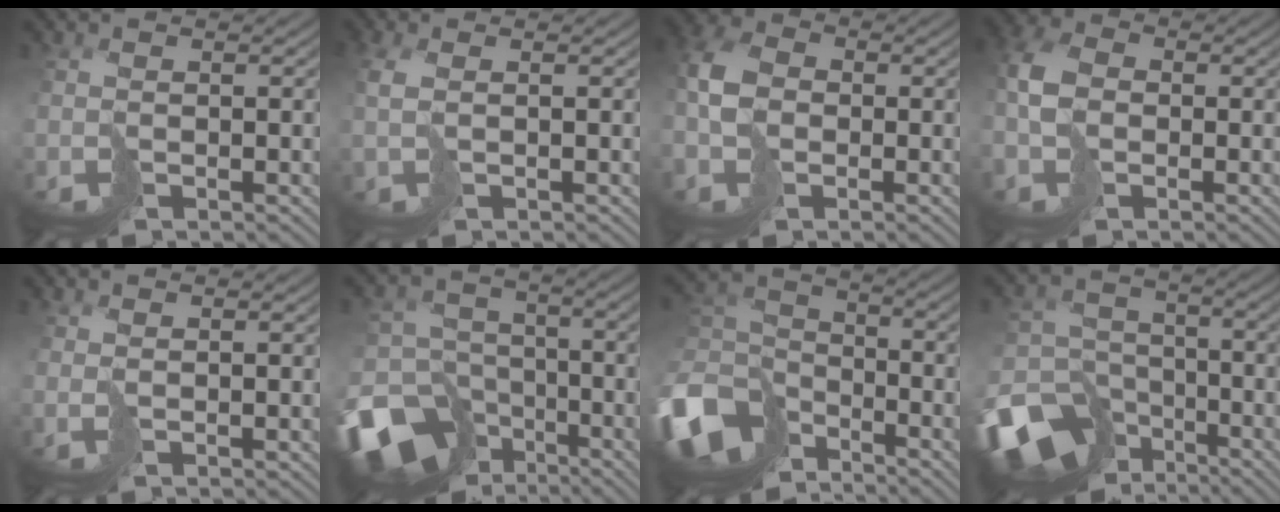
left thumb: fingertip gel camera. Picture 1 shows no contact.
{"total": 1.8, "force": [0.6, 0.5, 1.6], "torque": [-0.040, 0.002, 0.012]}
{"total": 6.1, "force": [-0.9, 4.6, 4.0], "torque": [-0.109, -0.001, -0.024]}
{"total": 5.5, "force": [-0.7, 4.0, 3.7], "torque": [-0.100, 0.000, -0.021]}
{"total": 0.8, "force": [0.5, 0.1, 0.6], "torque": [-0.016, -0.001, 0.011]}
{"total": 16.6, "force": [-9.9, 12.1, 5.6], "torque": [-0.168, -0.062, -0.146]}
{"total": 12.4, "force": [-7.0, 8.3, 6.0], "torque": [-0.189, -0.025, -0.138]}
{"total": 15.3, "force": [-10.1, 10.3, 5.3], "torque": [-0.156, -0.057, -0.141]}